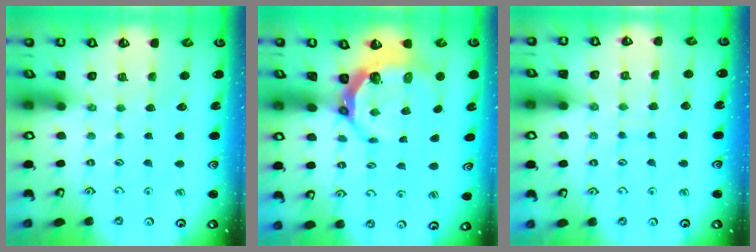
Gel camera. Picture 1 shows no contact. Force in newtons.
{"total": 6.5, "press": 5.3, "slide": 3.8}
{"total": 5.0, "press": 5.0, "slide": 0.2}